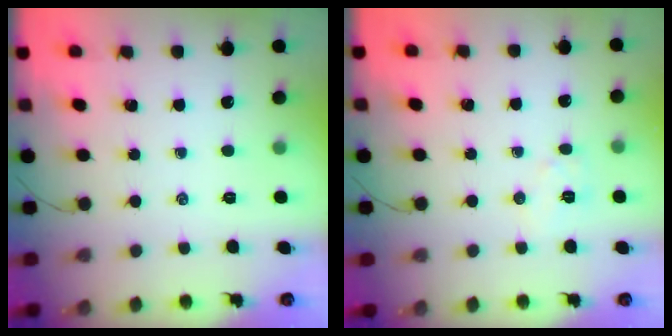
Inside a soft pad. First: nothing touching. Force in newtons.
{"total": 5.5, "press": 5.5, "slide": 0.9}